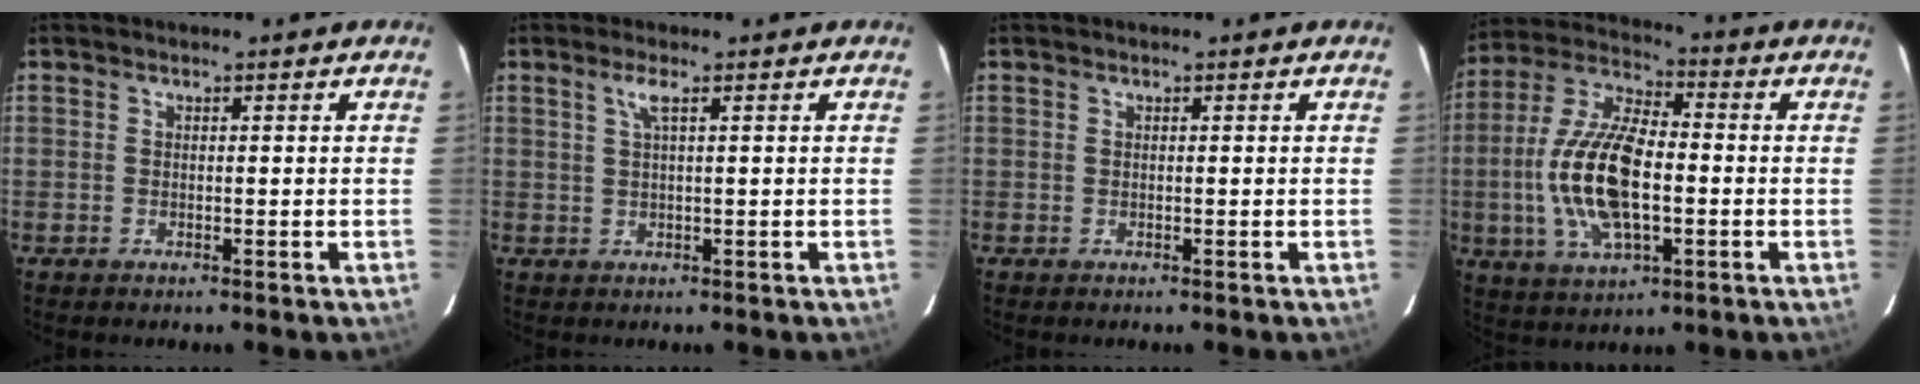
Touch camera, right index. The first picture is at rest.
{"total": 1.9, "force": [0.8, -0.2, 1.7], "torque": [-0.031, -0.002, 0.018]}
{"total": 0.0}
{"total": 16.7, "force": [-2.3, 7.2, 14.9], "torque": [-0.311, 0.003, -0.044]}